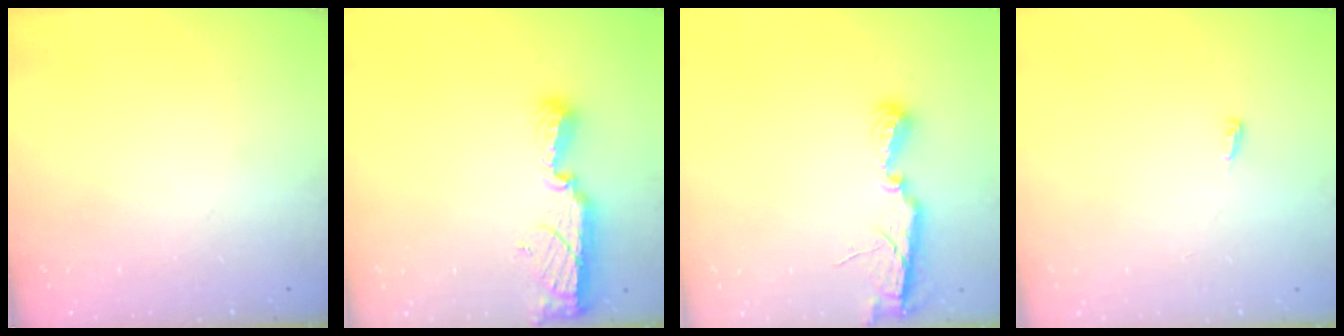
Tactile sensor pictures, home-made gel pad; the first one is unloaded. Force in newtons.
{"total": 11.4, "press": 10.2, "slide": 4.9}
{"total": 7.0, "press": 7.0, "slide": 0.5}
{"total": 3.3, "press": 3.3, "slide": 0.8}